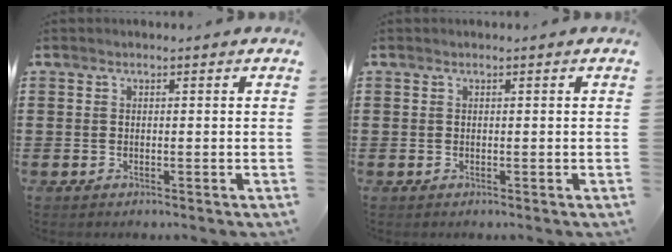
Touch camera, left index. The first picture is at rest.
{"total": 0.0}